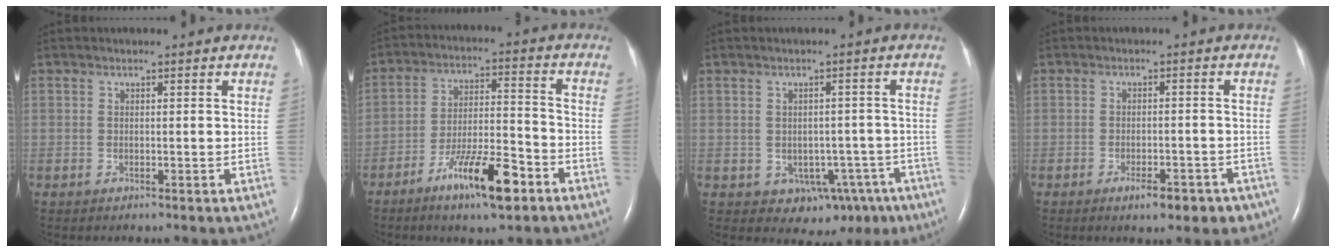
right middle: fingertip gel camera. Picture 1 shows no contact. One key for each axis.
{"total": 11.1, "fx": -6.6, "fy": 2.0, "fz": 8.6, "tx": -0.153, "ty": -0.006, "tz": -0.113}
{"total": 9.2, "fx": -4.9, "fy": 6.2, "fz": 4.8, "tx": -0.041, "ty": 0.021, "tz": -0.056}
{"total": 5.8, "fx": -4.0, "fy": 2.2, "fz": 3.6, "tx": -0.036, "ty": 0.002, "tz": -0.050}